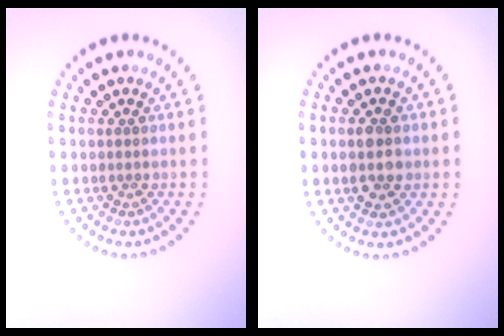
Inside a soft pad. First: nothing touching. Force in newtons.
{"total": 2.9, "press": 2.9, "slide": 0.1}